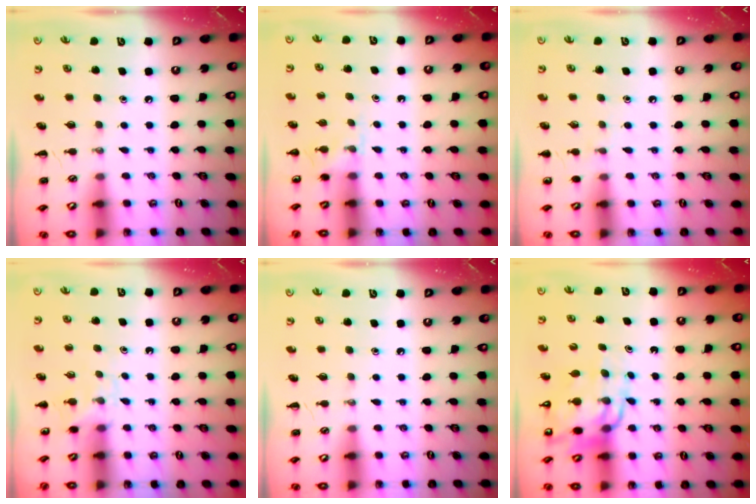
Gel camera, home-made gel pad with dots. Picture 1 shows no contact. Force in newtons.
{"total": 5.0, "press": 4.6, "slide": 1.8}
{"total": 4.3, "press": 4.1, "slide": 1.5}
{"total": 4.1, "press": 3.8, "slide": 1.7}
{"total": 0.0}
{"total": 11.6, "press": 11.1, "slide": 3.4}